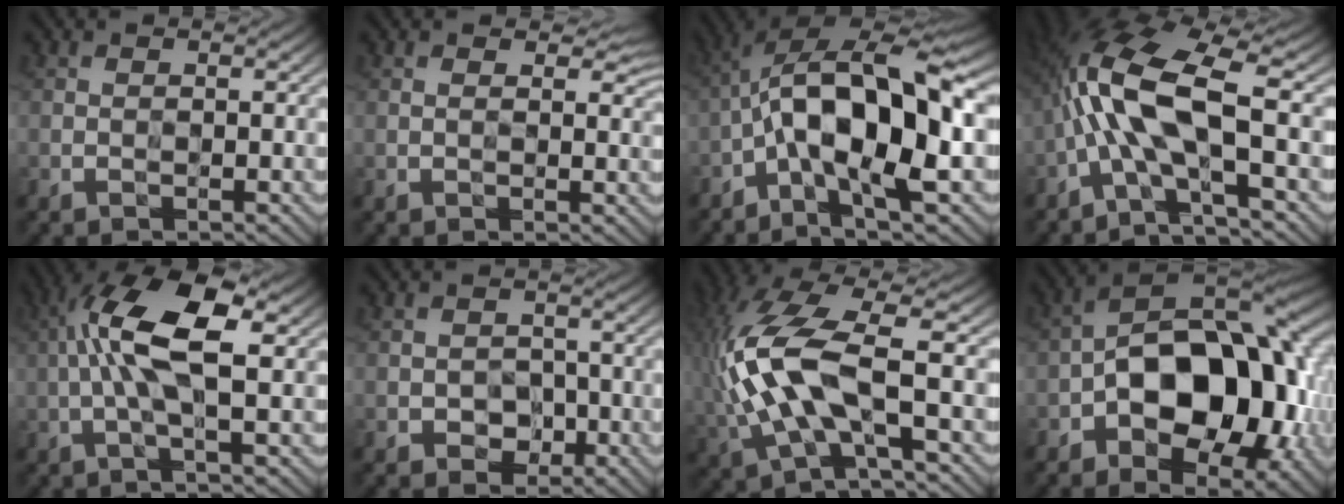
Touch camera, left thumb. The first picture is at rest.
{"total": 2.1, "force": [1.0, 1.1, 1.5], "torque": [-0.026, -0.004, 0.019]}
{"total": 14.2, "force": [-2.1, 5.2, 13.0], "torque": [-0.222, 0.019, -0.036]}
{"total": 12.0, "force": [-0.6, 4.1, 11.2], "torque": [-0.233, 0.009, -0.022]}
{"total": 8.3, "force": [1.4, 2.4, 7.8], "torque": [-0.157, 0.018, 0.021]}
{"total": 2.6, "force": [-1.1, 2.2, 0.9], "torque": [-0.009, -0.003, -0.020]}
{"total": 13.9, "force": [0.0, 5.7, 12.7], "torque": [-0.310, 0.003, 0.000]}
{"total": 18.1, "force": [-3.1, 11.0, 14.1], "torque": [-0.200, -0.007, -0.054]}